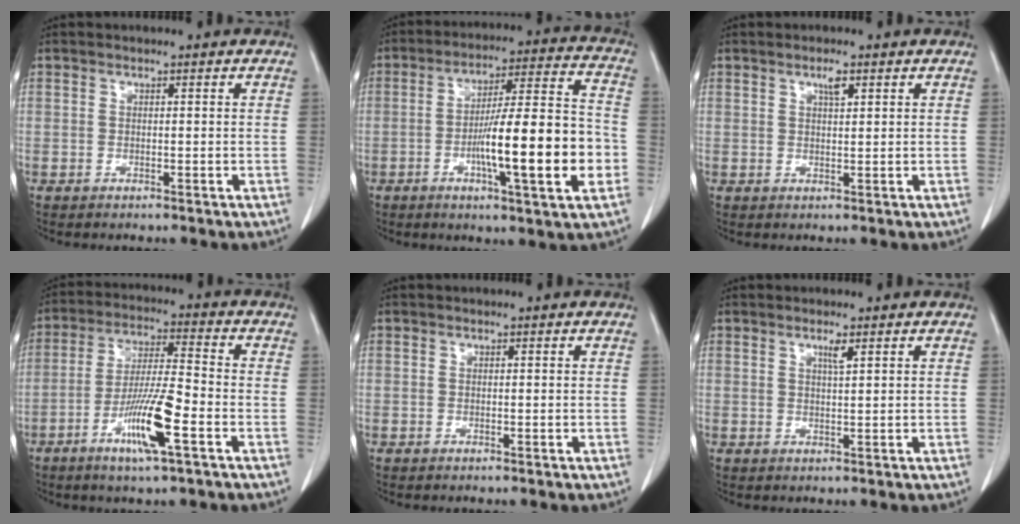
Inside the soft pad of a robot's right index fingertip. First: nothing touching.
{"total": 16.9, "force": [-4.1, 1.3, 16.4], "torque": [-0.262, 0.008, -0.062]}
{"total": 1.9, "force": [1.1, 0.4, 1.5], "torque": [-0.027, 0.000, 0.018]}
{"total": 10.7, "force": [-4.6, 0.5, 9.6], "torque": [-0.183, -0.010, -0.085]}
{"total": 0.0}
{"total": 1.6, "force": [0.9, -0.1, 1.3], "torque": [-0.024, -0.003, 0.016]}